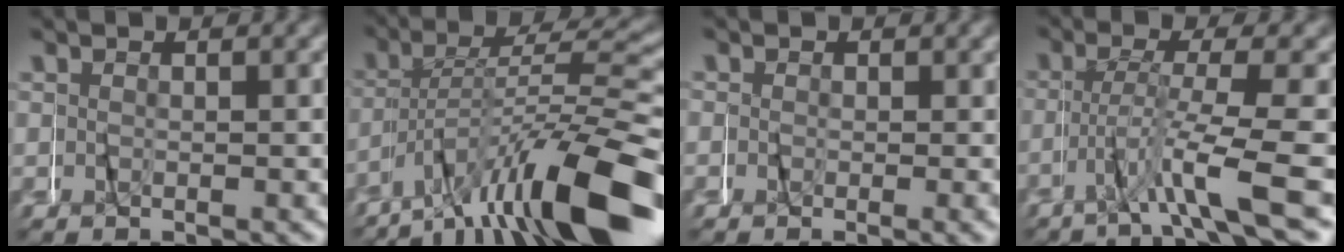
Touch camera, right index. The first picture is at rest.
{"total": 10.9, "force": [-6.8, 2.8, 8.1], "torque": [-0.127, -0.002, -0.102]}
{"total": 0.7, "force": [0.1, 0.6, 0.2], "torque": [0.001, -0.004, 0.000]}
{"total": 4.4, "force": [-2.6, -0.5, 3.6], "torque": [-0.073, 0.003, -0.046]}